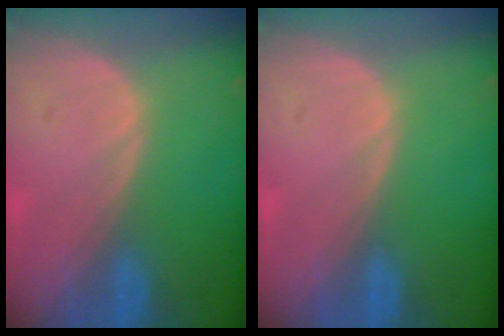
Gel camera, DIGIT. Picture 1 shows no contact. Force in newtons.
{"total": 0.0}